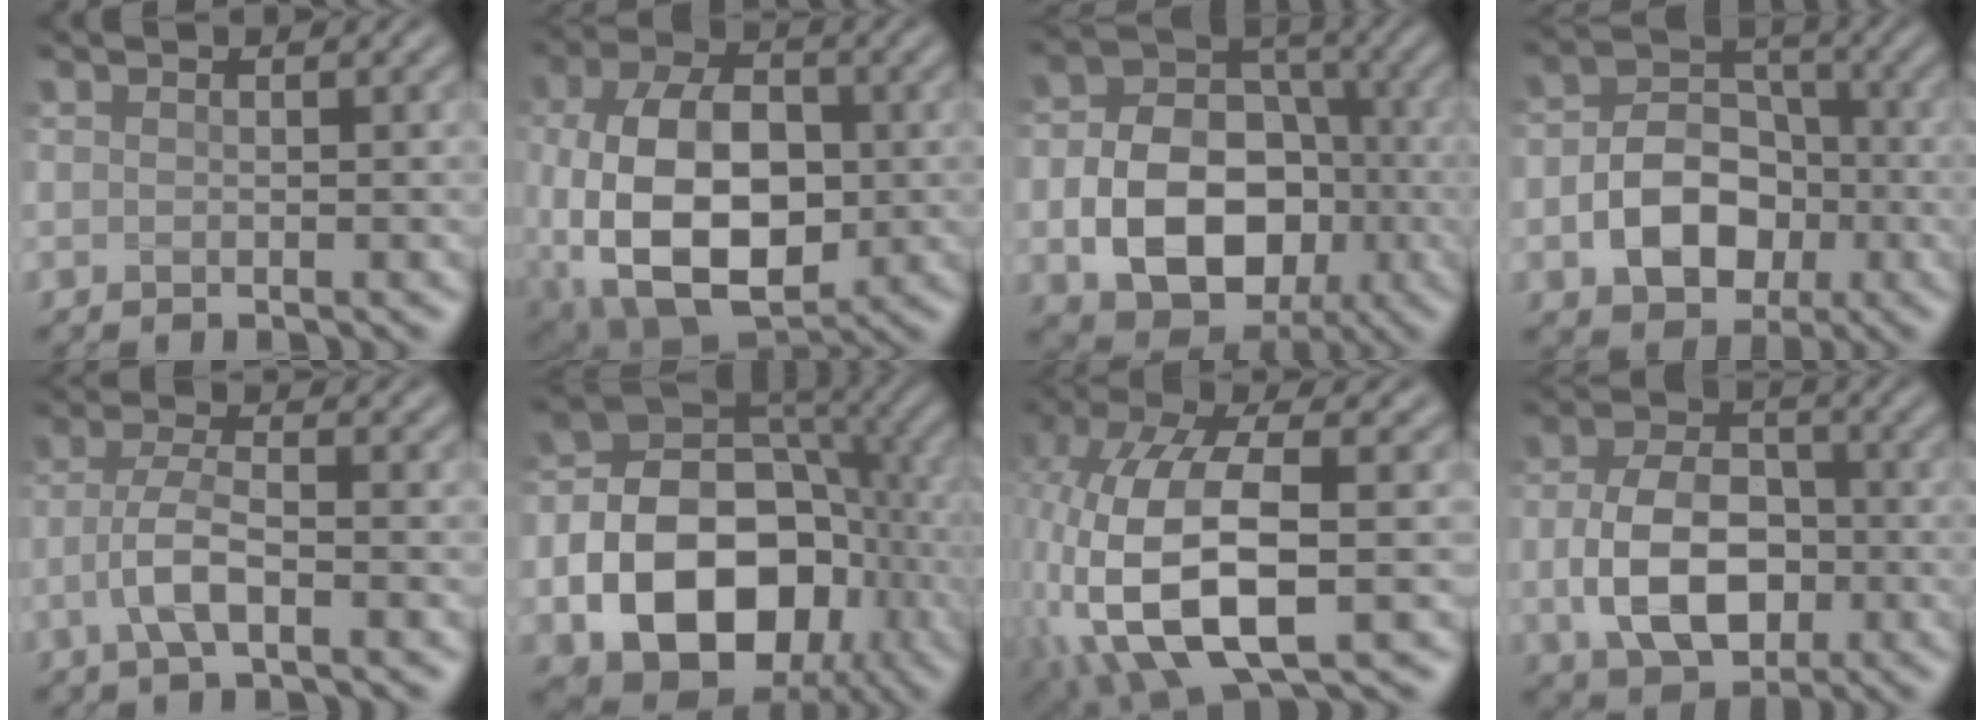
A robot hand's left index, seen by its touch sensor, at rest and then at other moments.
{"total": 13.2, "force": [-1.3, 8.5, 10.0], "torque": [-0.200, -0.015, -0.017]}
{"total": 9.9, "force": [-2.4, 7.5, 6.0], "torque": [-0.102, -0.003, -0.043]}
{"total": 6.4, "force": [-1.7, 4.9, 3.8], "torque": [-0.061, 0.002, -0.029]}
{"total": 3.2, "force": [-1.1, 0.9, 2.9], "torque": [-0.061, 0.007, -0.028]}
{"total": 14.9, "force": [-4.3, 10.7, 9.4], "torque": [-0.149, -0.012, -0.070]}
{"total": 12.2, "force": [-1.6, 6.6, 10.2], "torque": [-0.232, -0.009, -0.024]}
{"total": 7.6, "force": [-1.2, 5.2, 5.4], "torque": [-0.110, 0.001, -0.023]}